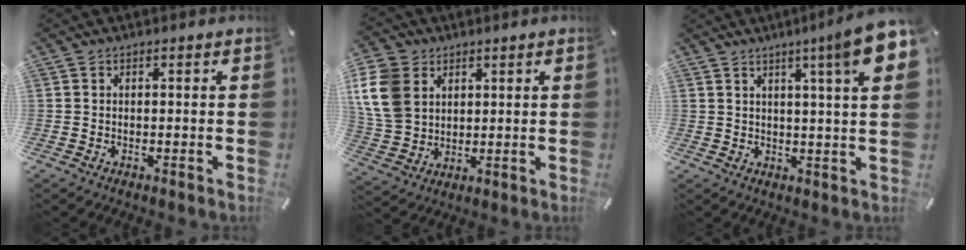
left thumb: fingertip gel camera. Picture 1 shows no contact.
{"total": 12.3, "force": [3.8, 9.9, 6.3], "torque": [-0.186, -0.001, 0.069]}
{"total": 11.7, "force": [5.5, 0.2, 10.3], "torque": [-0.159, -0.025, 0.082]}